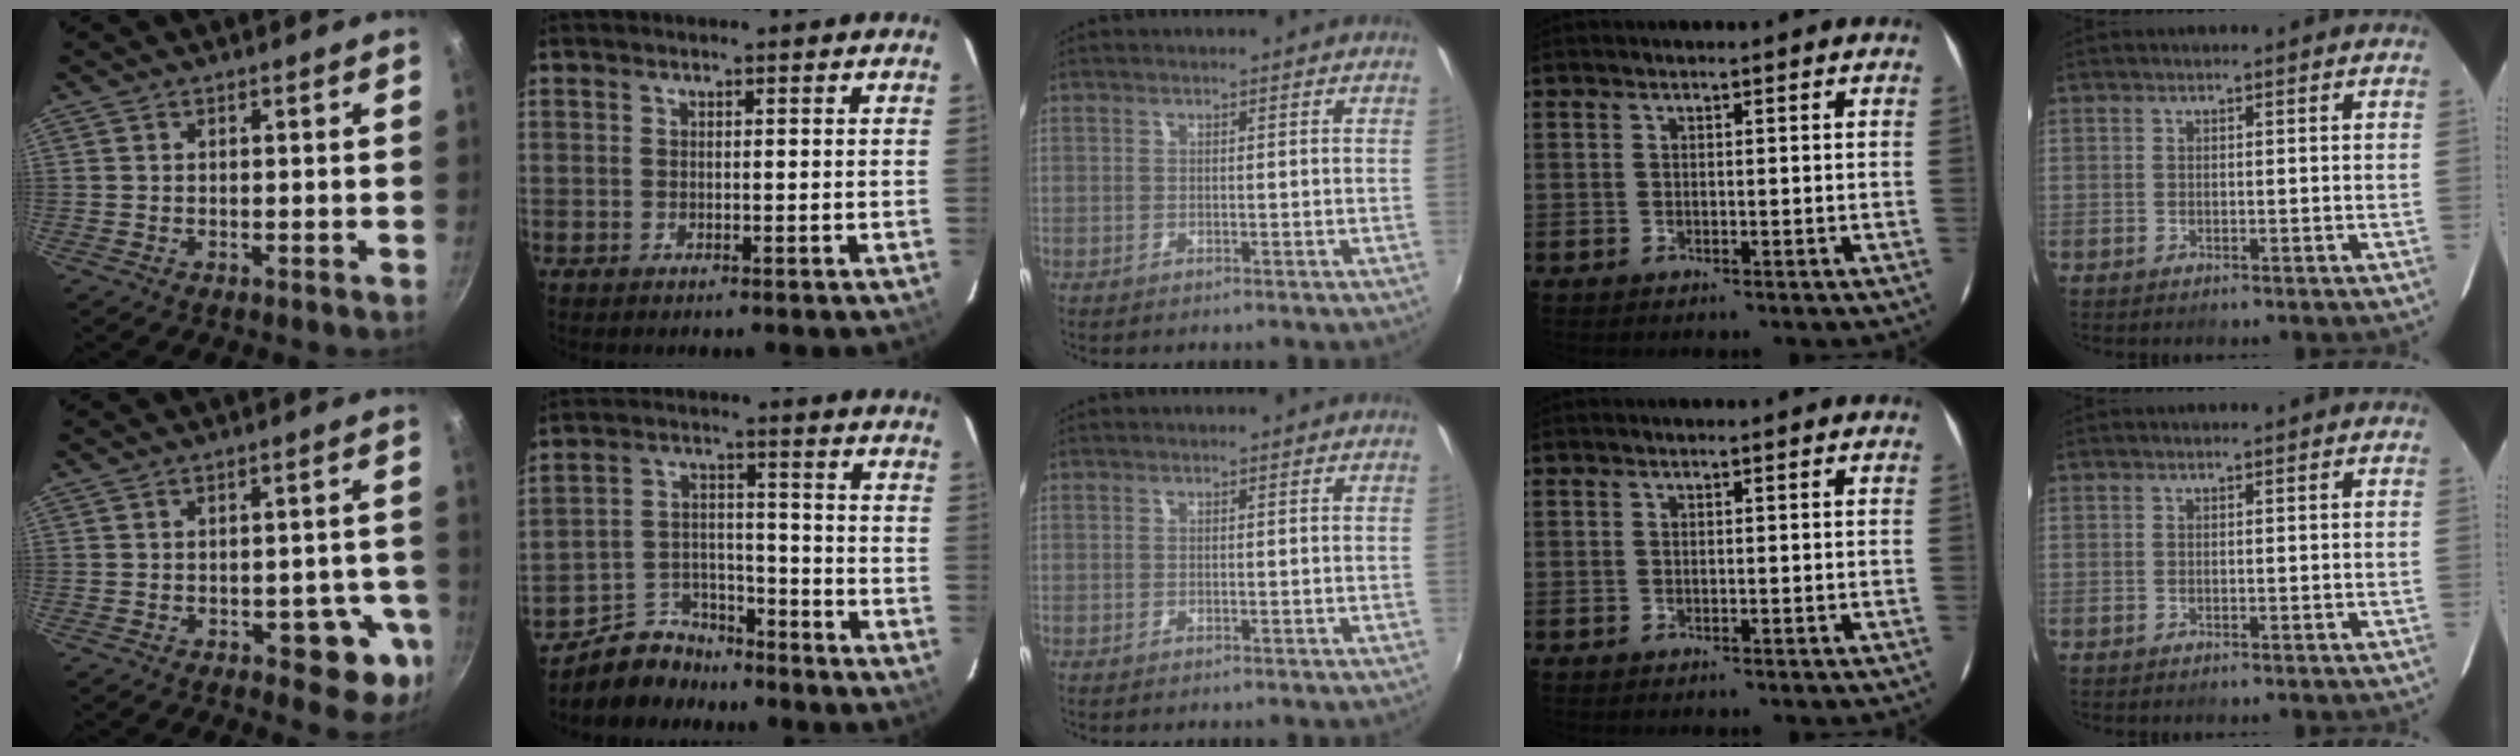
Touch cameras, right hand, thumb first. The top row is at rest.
{"thumb": {"total": 9.5, "force": [-3.3, 5.1, 7.3], "torque": [-0.035, 0.018, -0.037]}, "index": {"total": 8.9, "force": [-7.6, 4.5, 0.5], "torque": [-0.023, 0.037, -0.127]}}